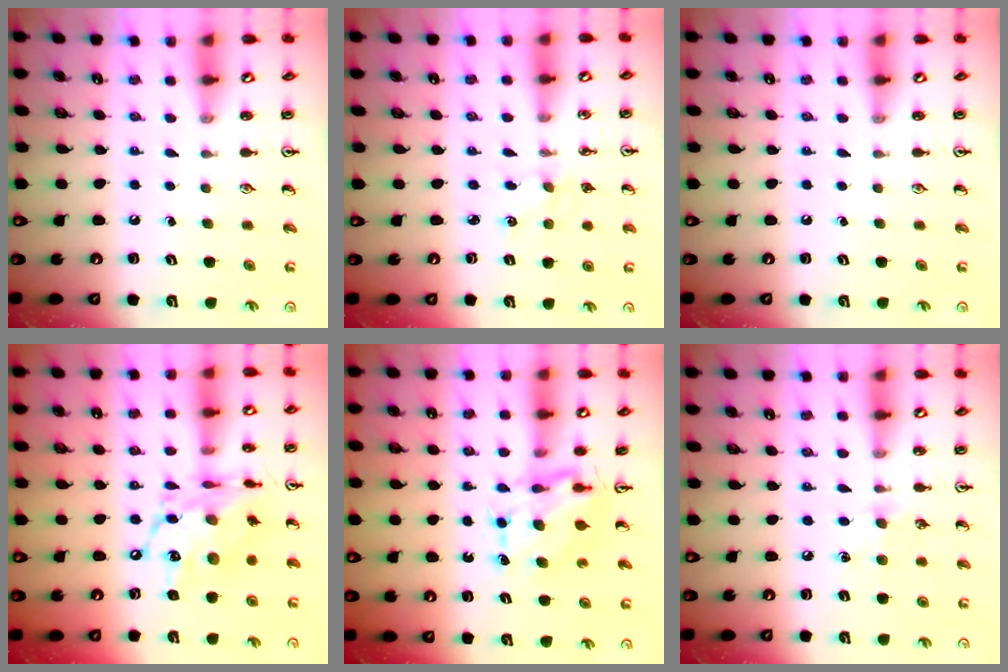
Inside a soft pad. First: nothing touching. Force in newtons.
{"total": 2.8, "press": 2.8, "slide": 0.3}
{"total": 0.0}
{"total": 14.4, "press": 14.4, "slide": 1.1}
{"total": 7.9, "press": 7.9, "slide": 0.6}
{"total": 5.7, "press": 5.7, "slide": 0.7}